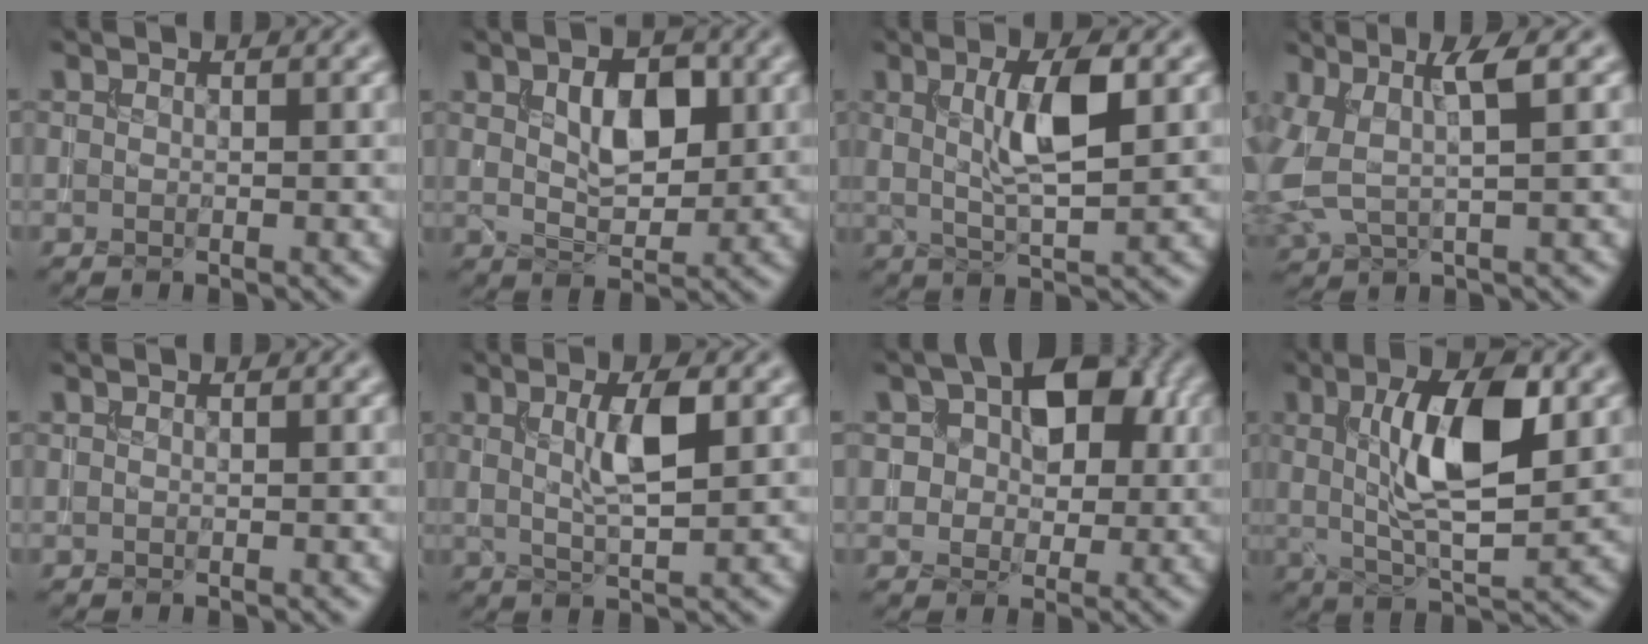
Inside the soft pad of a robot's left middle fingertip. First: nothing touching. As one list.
[{"total": 4.5, "force": [1.2, 2.5, 3.5], "torque": [-0.061, 0.001, 0.020]}, {"total": 5.4, "force": [1.3, 1.4, 5.0], "torque": [-0.094, 0.004, 0.022]}, {"total": 4.5, "force": [1.0, 1.5, 4.1], "torque": [-0.103, -0.001, 0.019]}, {"total": 0.0}, {"total": 4.0, "force": [1.0, 1.0, 3.8], "torque": [-0.069, 0.002, 0.018]}, {"total": 7.2, "force": [1.9, 4.7, 5.0], "torque": [-0.073, 0.006, 0.018]}, {"total": 8.7, "force": [1.9, 3.0, 7.9], "torque": [-0.134, -0.001, 0.032]}]